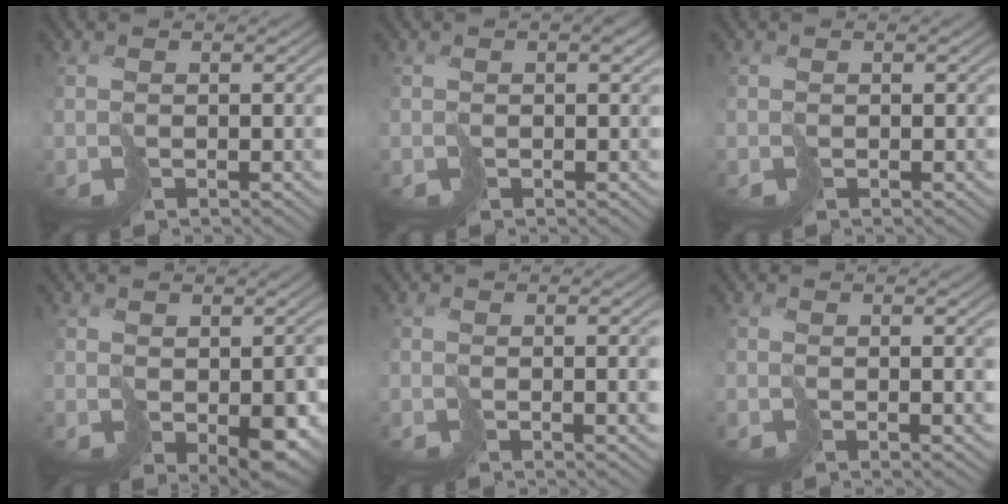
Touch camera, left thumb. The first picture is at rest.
{"total": 1.5, "force": [0.3, 0.6, 1.3], "torque": [-0.021, 0.003, 0.006]}
{"total": 0.0}
{"total": 5.2, "force": [-1.1, 3.4, 3.8], "torque": [-0.060, -0.030, 0.001]}
{"total": 4.3, "force": [-0.2, 1.3, 4.1], "torque": [-0.053, -0.007, 0.004]}
{"total": 3.5, "force": [0.2, 1.0, 3.4], "torque": [-0.045, -0.003, 0.007]}